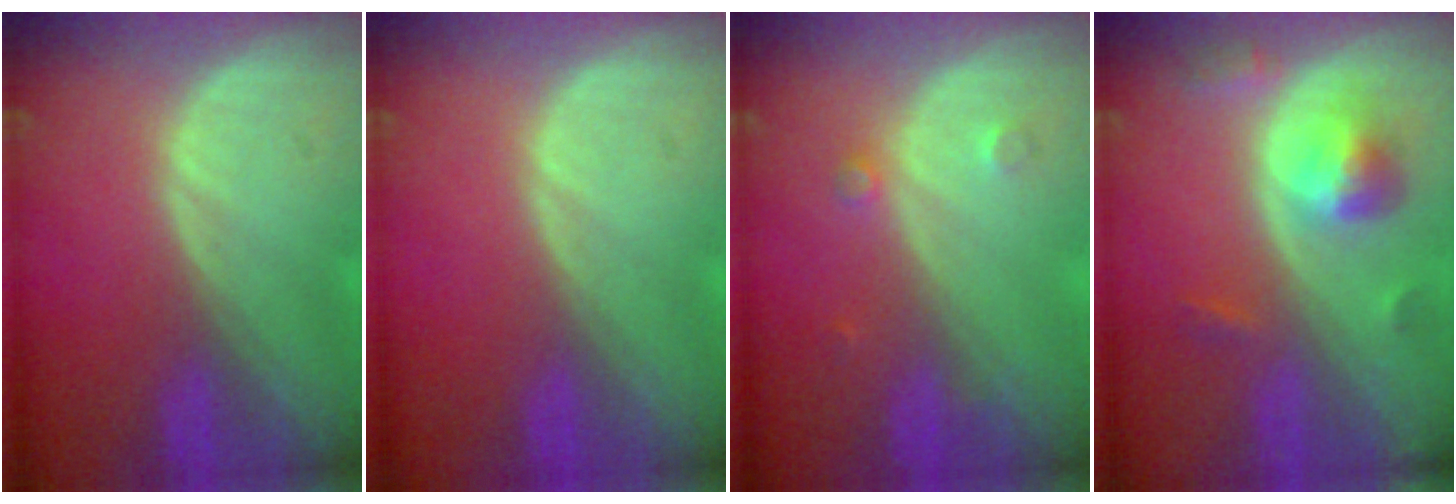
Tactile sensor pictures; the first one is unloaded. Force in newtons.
{"total": 0.0}
{"total": 1.5, "press": 1.5, "slide": 0.1}
{"total": 5.6, "press": 5.1, "slide": 2.2}